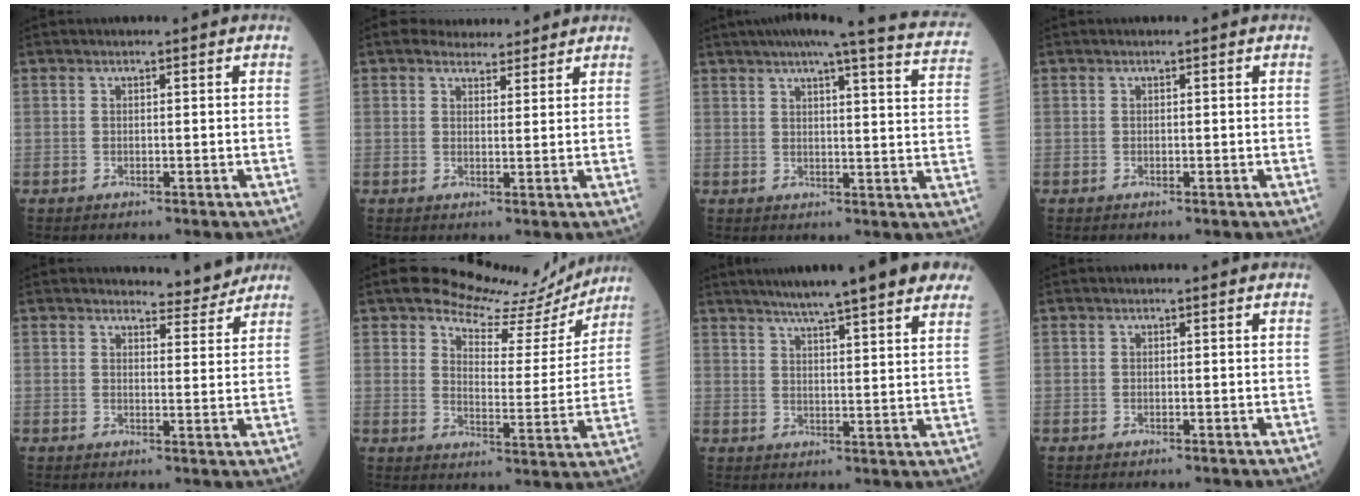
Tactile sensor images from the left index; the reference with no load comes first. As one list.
[{"total": 4.7, "force": [4.2, 1.9, 0.8], "torque": [-0.005, 0.011, 0.057]}, {"total": 21.7, "force": [19.4, 1.1, 9.8], "torque": [-0.126, -0.038, 0.215]}, {"total": 0.0}, {"total": 4.4, "force": [4.4, 0.4, -0.2], "torque": [0.000, -0.010, 0.048]}, {"total": 12.8, "force": [12.3, 3.4, 1.6], "torque": [-0.017, -0.021, 0.150]}, {"total": 19.2, "force": [15.3, 1.5, 11.4], "torque": [-0.161, 0.022, 0.190]}, {"total": 0.0}]